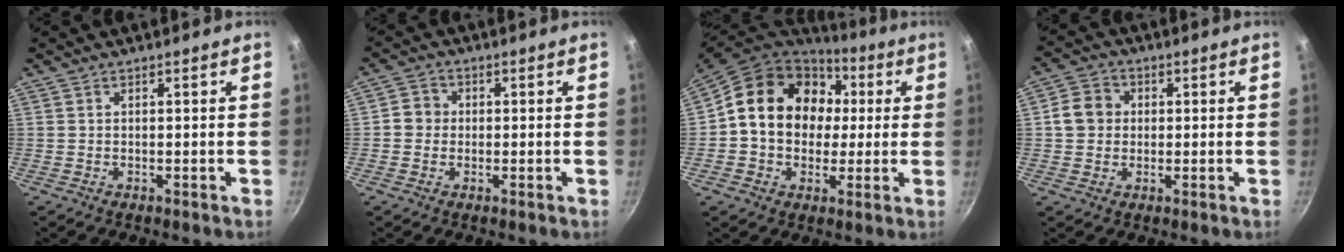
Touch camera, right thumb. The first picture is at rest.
{"total": 3.7, "force": [-0.2, 3.5, 1.3], "torque": [-0.004, 0.008, -0.015]}
{"total": 18.6, "force": [2.7, 15.1, 10.5], "torque": [-0.148, 0.030, 0.037]}
{"total": 6.1, "force": [0.6, 5.4, 2.7], "torque": [-0.024, 0.010, -0.002]}